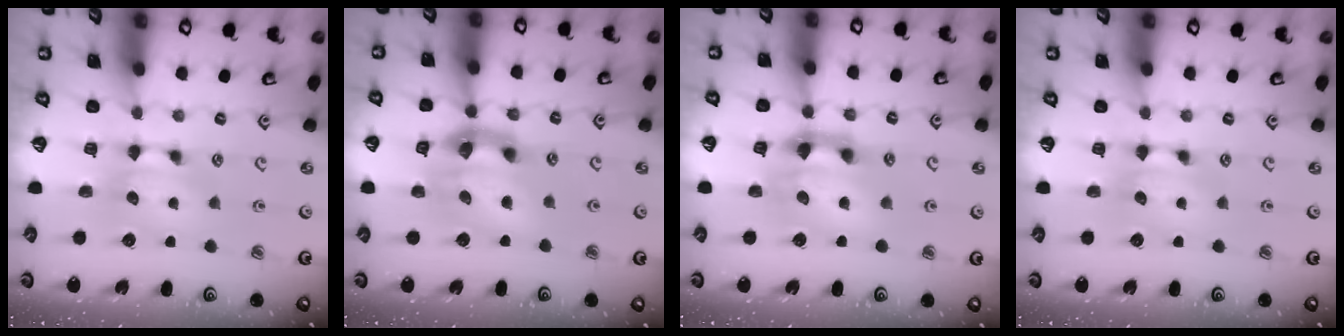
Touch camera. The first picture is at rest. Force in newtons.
{"total": 6.3, "press": 5.9, "slide": 2.2}
{"total": 5.2, "press": 4.7, "slide": 2.2}
{"total": 0.0}